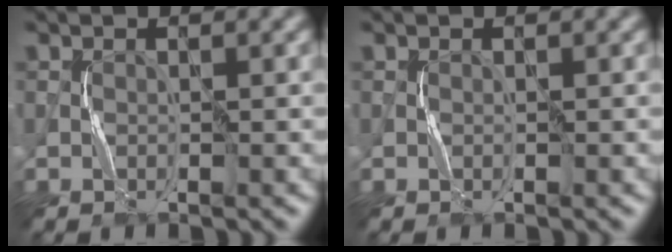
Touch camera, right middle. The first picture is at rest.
{"total": 0.0}